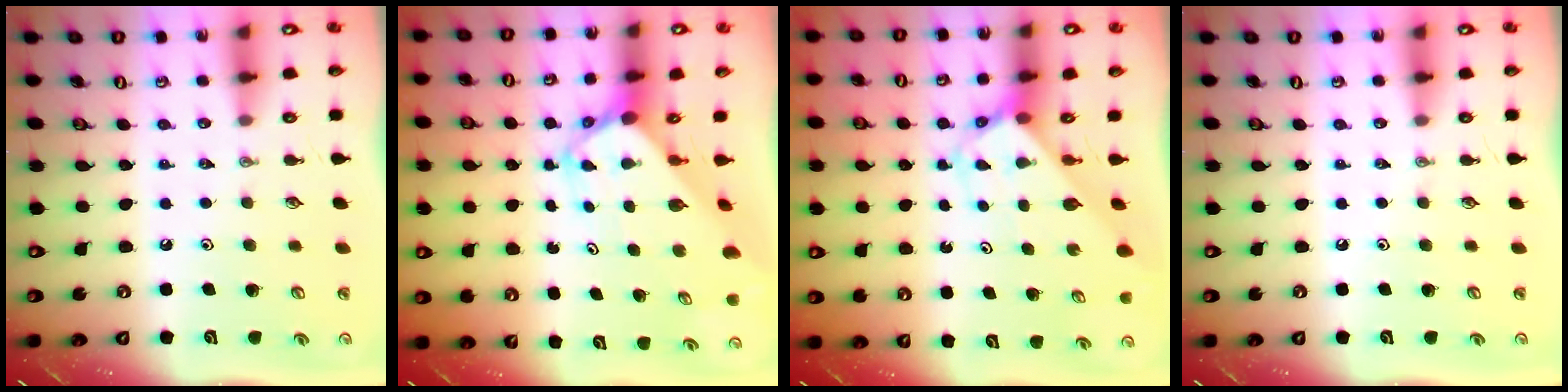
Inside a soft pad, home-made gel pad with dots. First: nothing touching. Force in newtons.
{"total": 3.0, "press": 2.9, "slide": 0.4}
{"total": 2.9, "press": 2.9, "slide": 0.1}
{"total": 0.0}